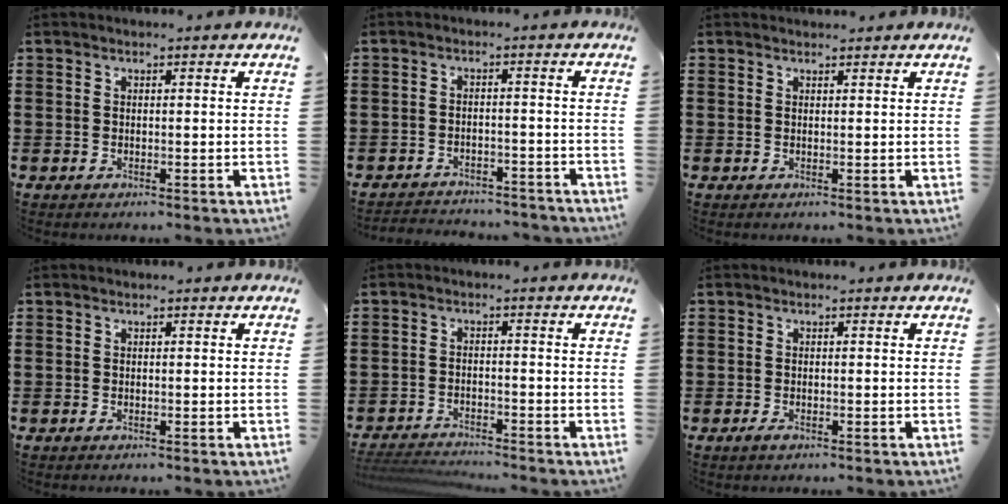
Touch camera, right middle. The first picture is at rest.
{"total": 3.0, "force": [-3.0, 0.5, -0.1], "torque": [-0.006, 0.001, -0.066]}
{"total": 0.8, "force": [0.8, 0.2, 0.0], "torque": [0.005, -0.004, 0.014]}
{"total": 0.0}
{"total": 3.5, "force": [-3.4, 0.4, 0.2], "torque": [-0.015, -0.001, -0.076]}
{"total": 0.9, "force": [-0.6, 0.4, 0.6], "torque": [-0.013, -0.002, -0.011]}